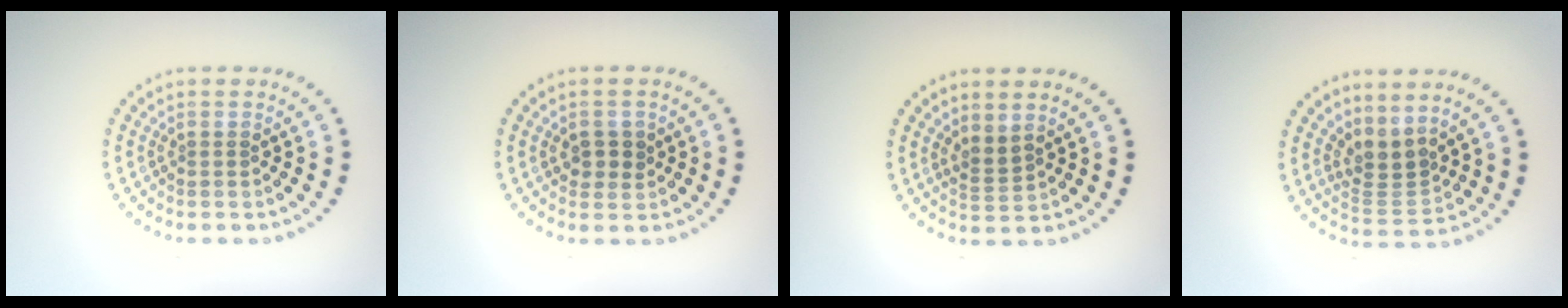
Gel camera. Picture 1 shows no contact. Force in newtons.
{"total": 2.0, "press": 2.0, "slide": 0.5}
{"total": 1.7, "press": 1.3, "slide": 1.1}
{"total": 2.8, "press": 2.0, "slide": 1.9}